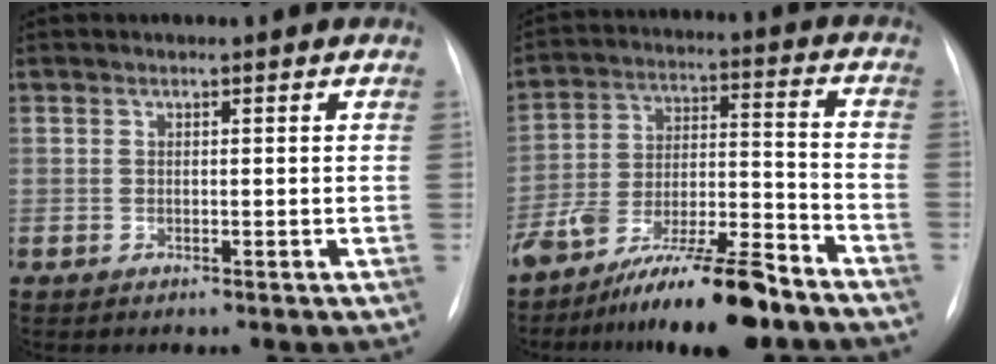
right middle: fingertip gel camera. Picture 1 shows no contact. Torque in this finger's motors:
{"motor_torque": [1.08, -1.06, 0.95, 0.16]}